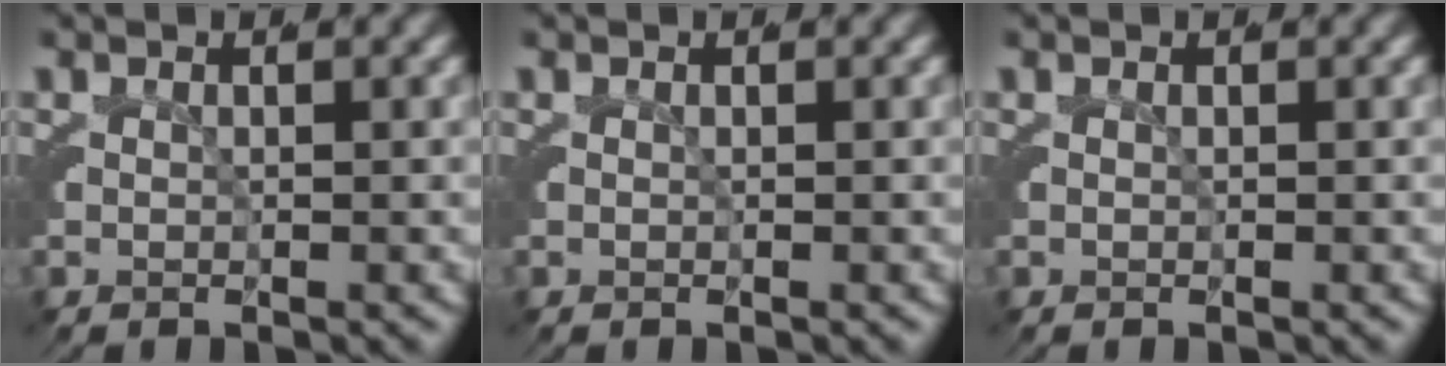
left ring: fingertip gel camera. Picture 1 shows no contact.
{"total": 0.0}
{"total": 0.0}